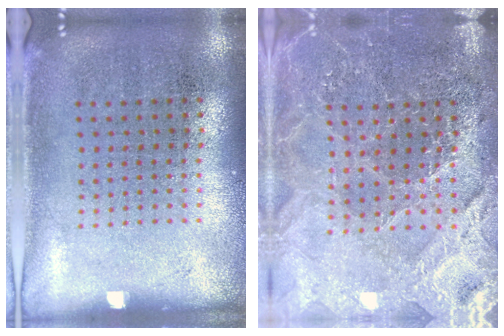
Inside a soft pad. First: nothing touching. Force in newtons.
{"total": 4.1, "press": 3.8, "slide": 1.4}